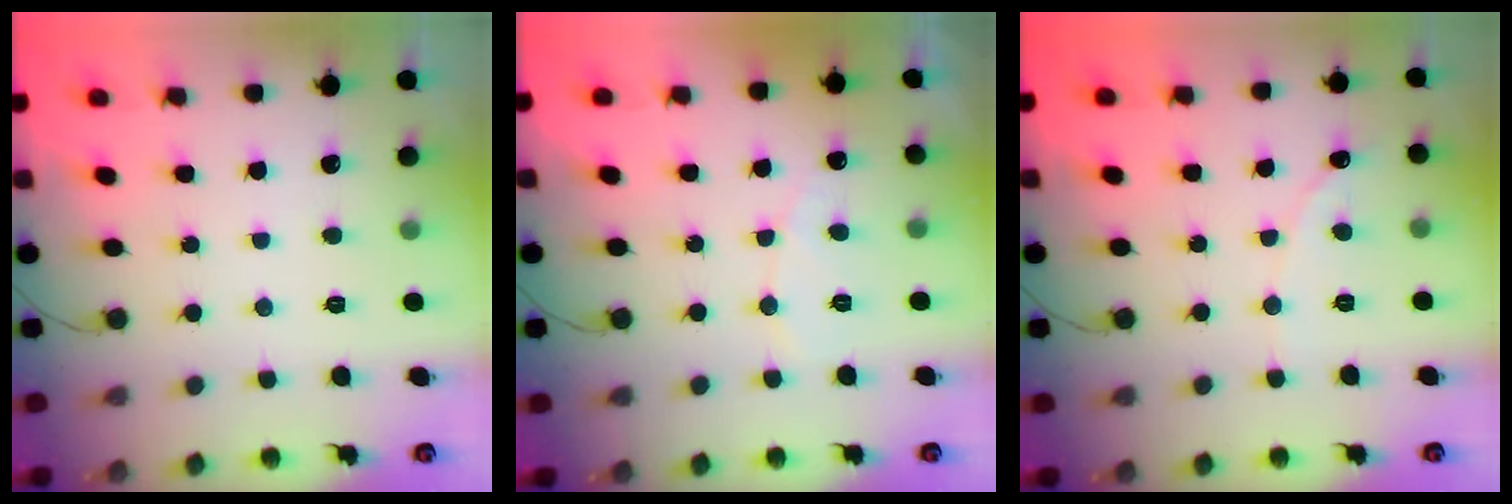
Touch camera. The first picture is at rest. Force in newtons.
{"total": 4.4, "press": 4.4, "slide": 0.4}
{"total": 0.7, "press": 0.7, "slide": 0.0}